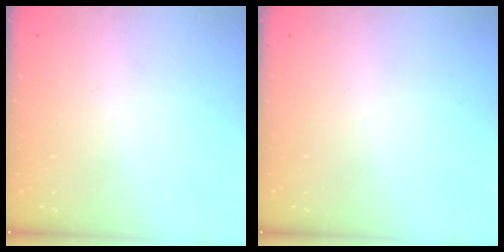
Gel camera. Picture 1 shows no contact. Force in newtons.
{"total": 0.0}